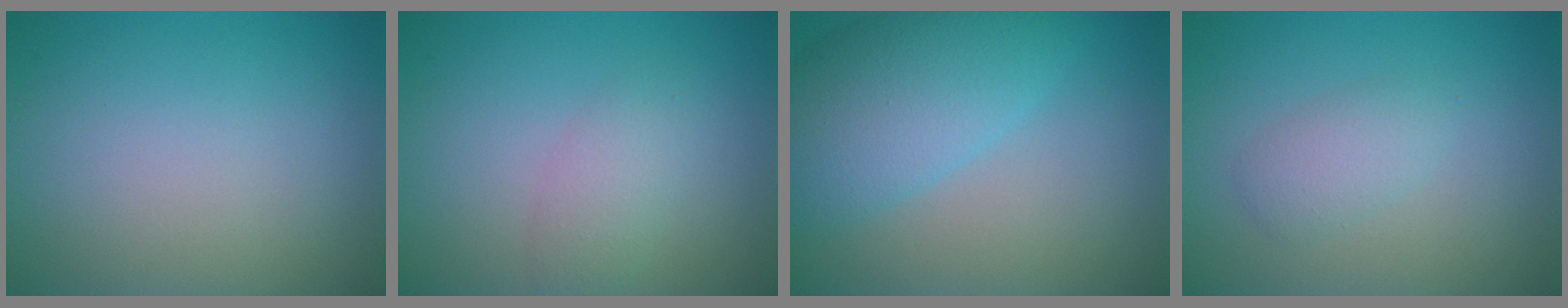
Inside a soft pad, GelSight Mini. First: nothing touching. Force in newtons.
{"total": 2.3, "press": 2.3, "slide": 0.1}
{"total": 7.0, "press": 7.0, "slide": 0.3}
{"total": 2.0, "press": 2.0, "slide": 0.0}